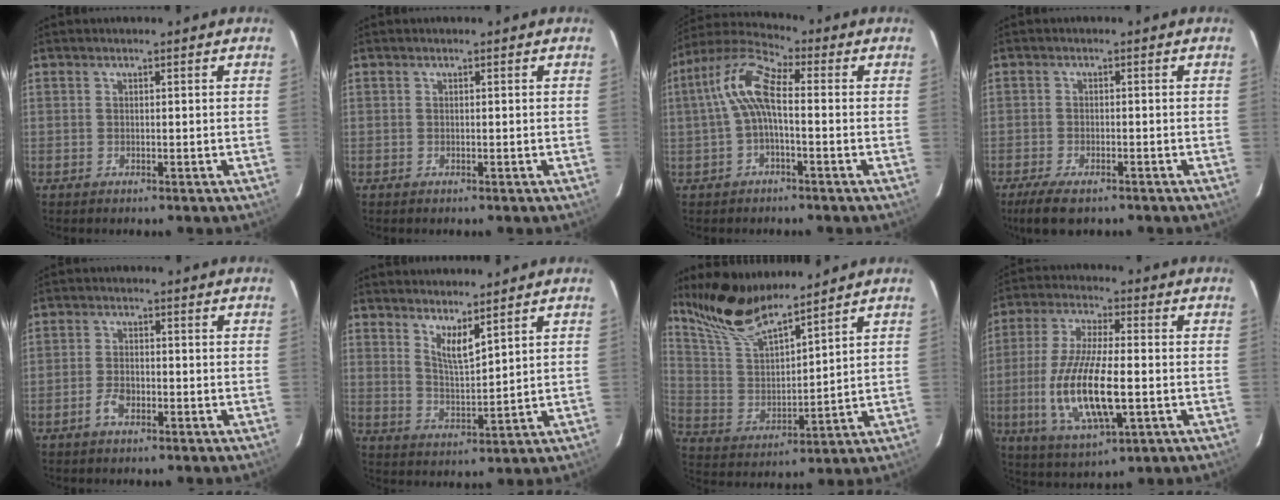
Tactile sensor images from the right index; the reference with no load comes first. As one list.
[{"total": 0.0}, {"total": 8.8, "force": [-0.2, 3.0, 8.2], "torque": [-0.179, 0.025, -0.008]}, {"total": 6.2, "force": [-4.6, 2.0, 3.7], "torque": [-0.094, -0.023, -0.082]}, {"total": 3.2, "force": [-1.8, 1.7, 2.0], "torque": [-0.048, 0.003, -0.036]}, {"total": 5.4, "force": [4.1, 0.8, 3.4], "torque": [-0.061, -0.011, 0.074]}, {"total": 13.9, "force": [12.0, 2.5, 6.6], "torque": [-0.131, 0.006, 0.239]}, {"total": 15.9, "force": [-3.1, 4.7, 14.9], "torque": [-0.305, -0.015, -0.053]}]